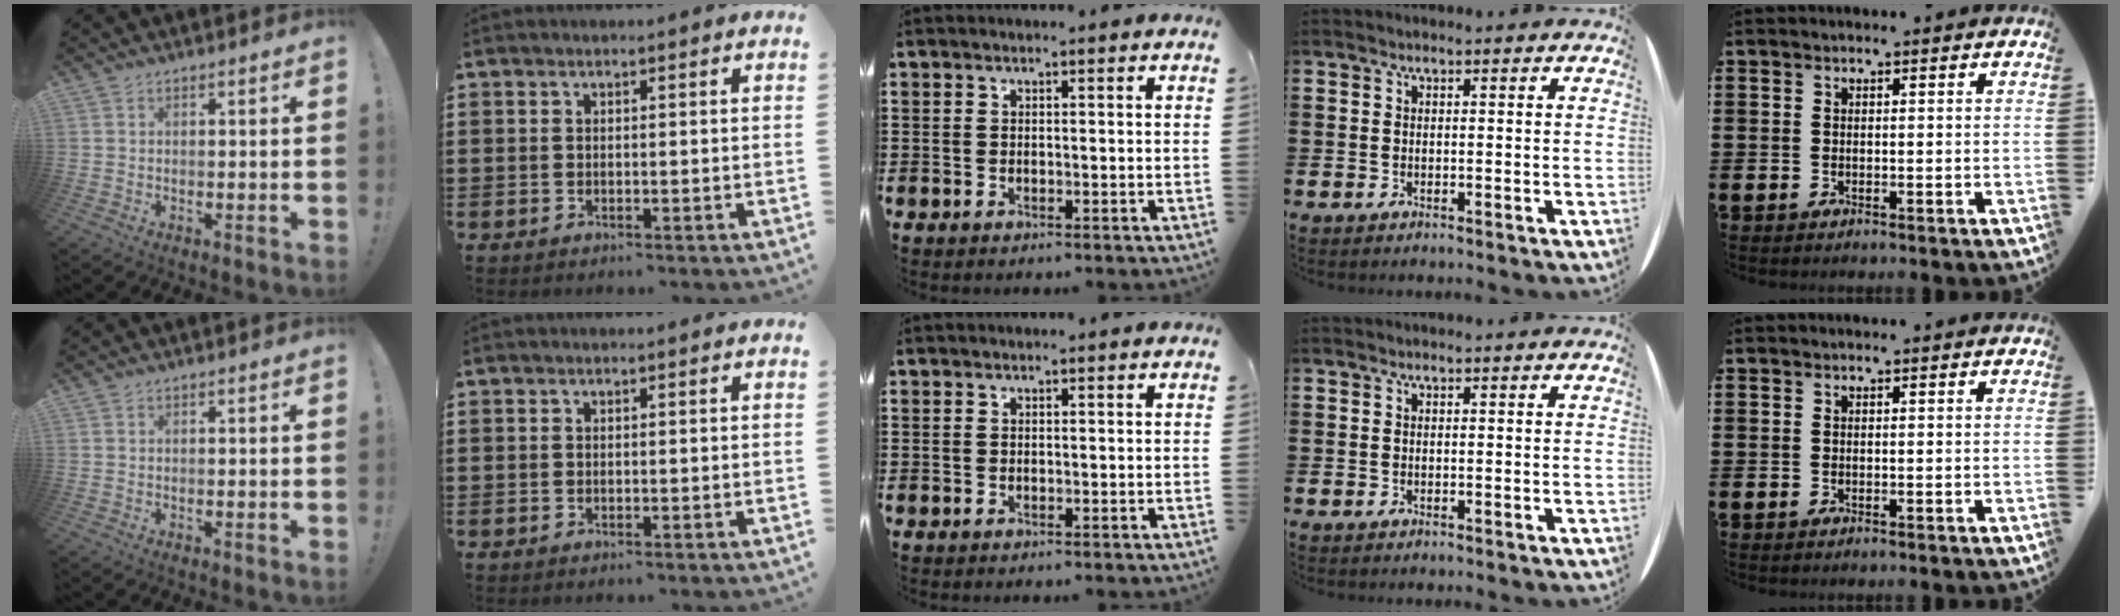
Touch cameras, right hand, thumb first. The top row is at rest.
{}